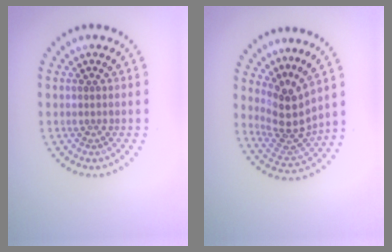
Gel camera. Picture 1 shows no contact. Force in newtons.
{"total": 3.6, "press": 2.7, "slide": 2.5}